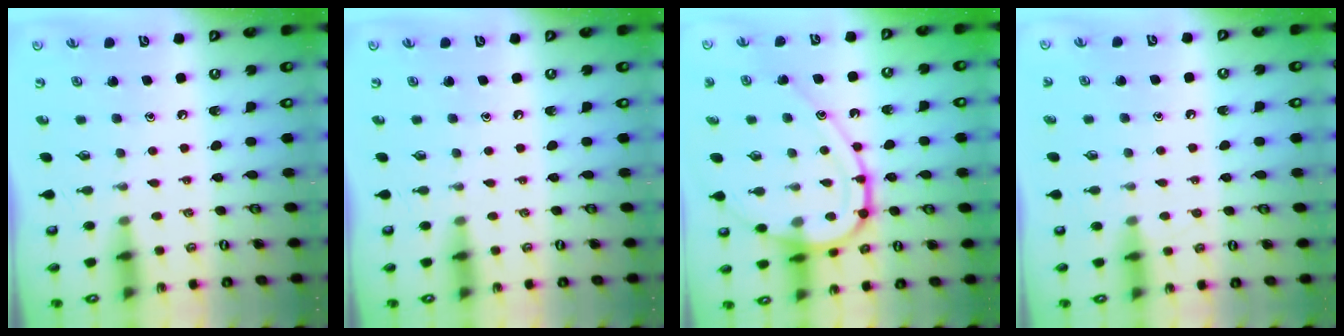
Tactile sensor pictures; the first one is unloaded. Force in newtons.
{"total": 0.0}
{"total": 14.2, "press": 14.1, "slide": 1.5}
{"total": 2.4, "press": 2.4, "slide": 0.3}